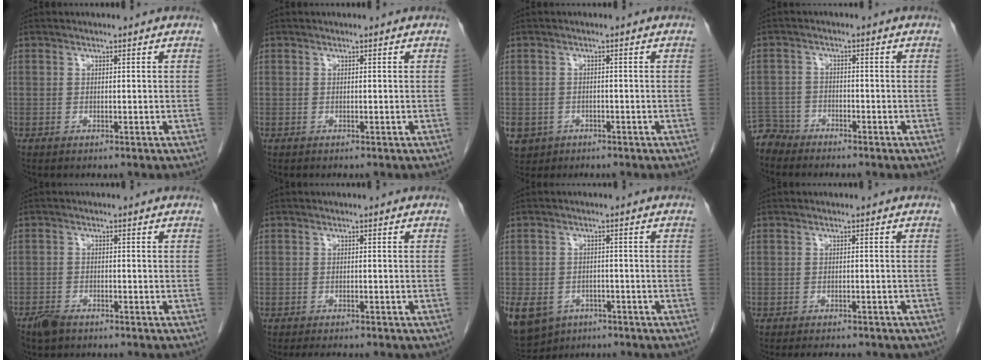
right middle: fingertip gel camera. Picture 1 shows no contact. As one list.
[{"total": 0.0}, {"total": 6.5, "force": [-3.1, 5.4, 1.7], "torque": [-0.047, 0.000, -0.045]}, {"total": 3.7, "force": [-3.5, 0.8, -1.1], "torque": [0.020, -0.007, -0.069]}, {"total": 3.1, "force": [-2.6, 1.2, 1.3], "torque": [-0.029, -0.003, -0.045]}, {"total": 5.7, "force": [-4.7, 1.6, 2.8], "torque": [-0.034, -0.007, -0.054]}, {"total": 16.3, "force": [-8.7, 12.2, 6.5], "torque": [-0.210, -0.014, -0.122]}, {"total": 7.0, "force": [-5.9, 2.4, 3.0], "torque": [-0.034, 0.001, -0.063]}]